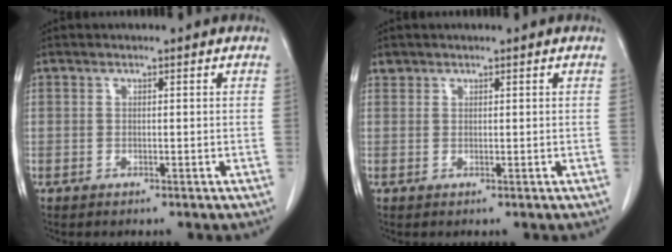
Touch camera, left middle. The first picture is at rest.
{"total": 0.8, "force": [0.7, 0.5, -0.1], "torque": [0.003, 0.006, 0.011]}